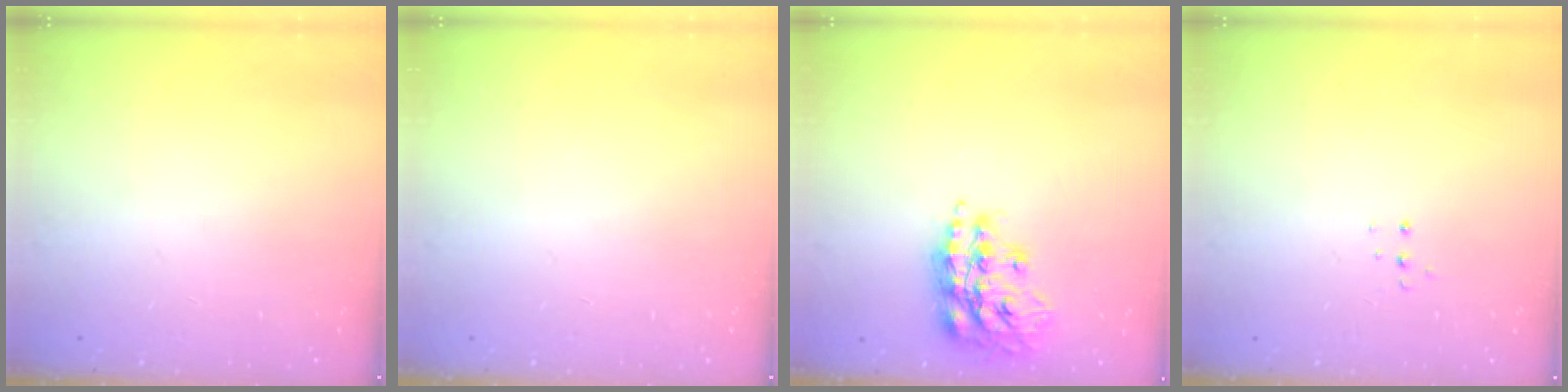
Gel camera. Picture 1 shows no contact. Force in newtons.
{"total": 0.0}
{"total": 16.1, "press": 16.0, "slide": 1.6}
{"total": 3.4, "press": 3.3, "slide": 0.8}